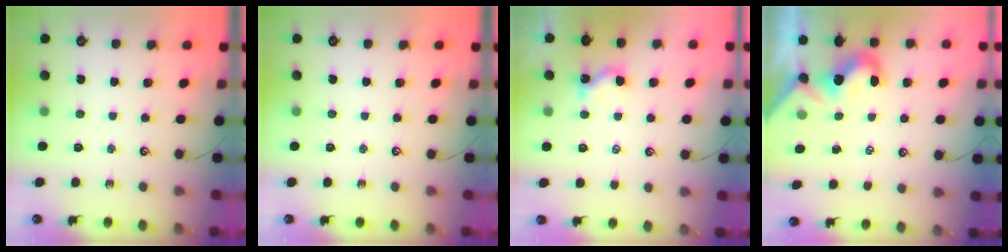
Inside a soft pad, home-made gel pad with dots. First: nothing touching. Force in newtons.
{"total": 0.0}
{"total": 0.5, "press": 0.3, "slide": 0.4}
{"total": 2.1, "press": 2.0, "slide": 0.5}